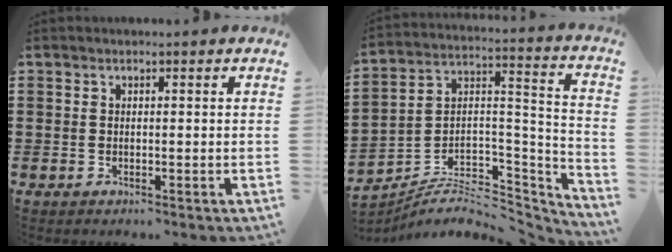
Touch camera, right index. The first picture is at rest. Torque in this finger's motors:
{"motor_torque": [-0.19, -0.13, -1.05, -0.21]}